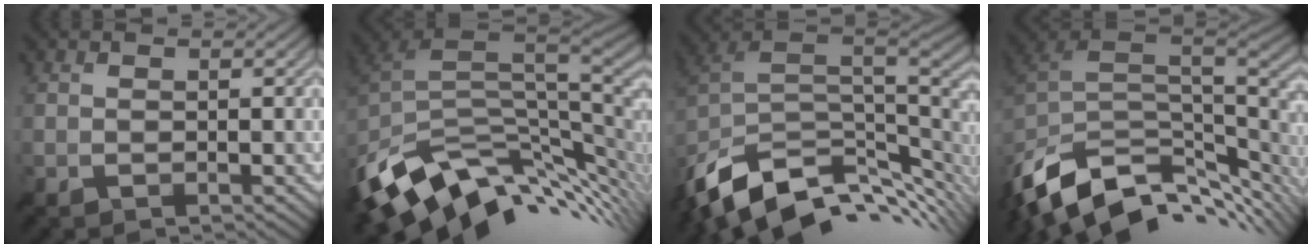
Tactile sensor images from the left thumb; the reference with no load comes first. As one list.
[{"total": 13.8, "force": [-3.6, 8.1, 10.6], "torque": [-0.230, -0.019, -0.055]}, {"total": 13.4, "force": [-5.0, 7.5, 9.9], "torque": [-0.223, -0.015, -0.081]}, {"total": 13.0, "force": [-5.3, 6.9, 9.6], "torque": [-0.223, -0.012, -0.086]}]